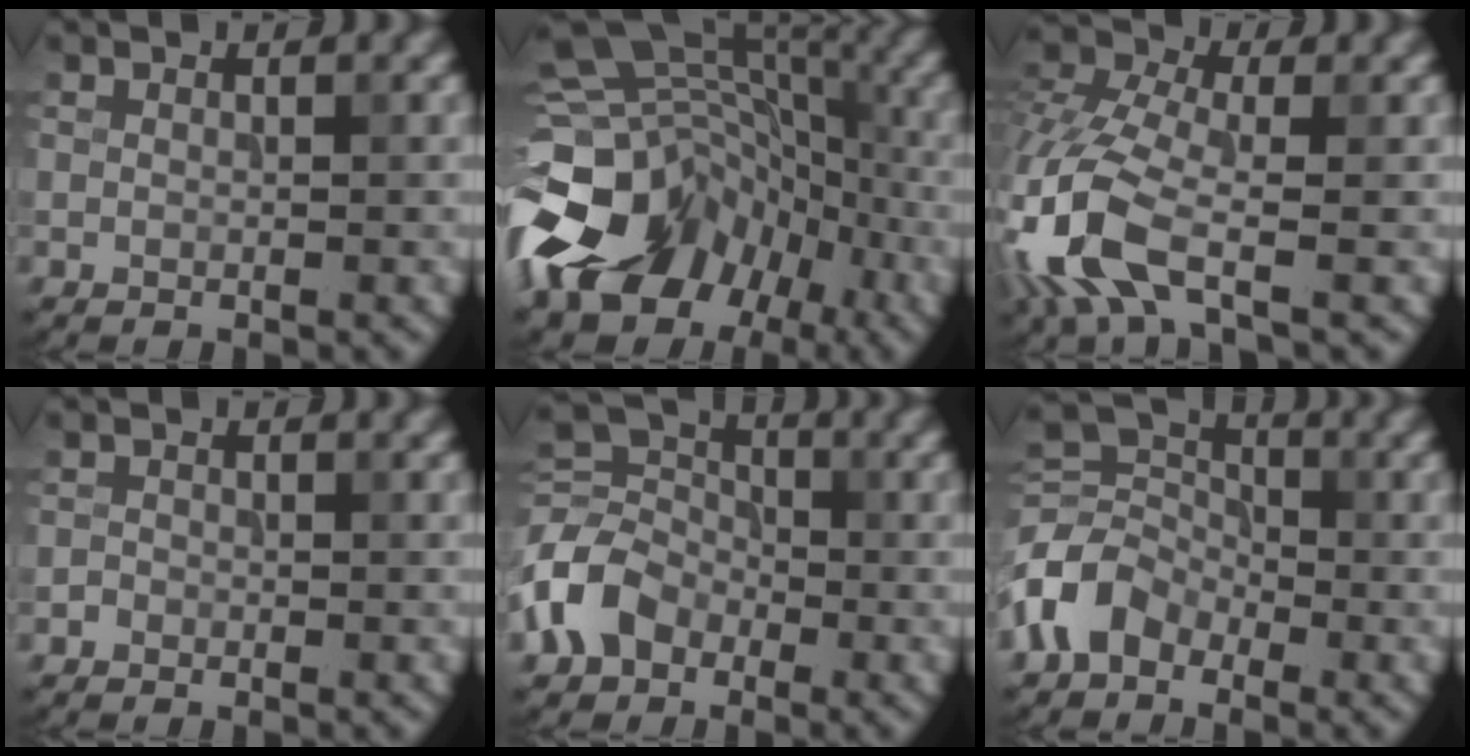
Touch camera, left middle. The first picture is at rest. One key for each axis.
{"total": 16.0, "fx": -8.1, "fy": 12.0, "fz": 6.9, "tx": -0.153, "ty": -0.001, "tz": -0.128}
{"total": 8.1, "fx": -3.8, "fy": 3.7, "fz": 6.1, "tx": -0.153, "ty": -0.003, "tz": -0.091}
{"total": 0.6, "fx": -0.4, "fy": 0.4, "fz": 0.0, "tx": 0.003, "ty": -0.001, "tz": -0.008}
{"total": 5.5, "fx": -2.4, "fy": 4.1, "fz": 2.6, "tx": -0.053, "ty": 0.009, "tz": -0.070}
{"total": 4.5, "fx": -2.4, "fy": 3.2, "fz": 2.1, "tx": -0.042, "ty": 0.006, "tz": -0.068}